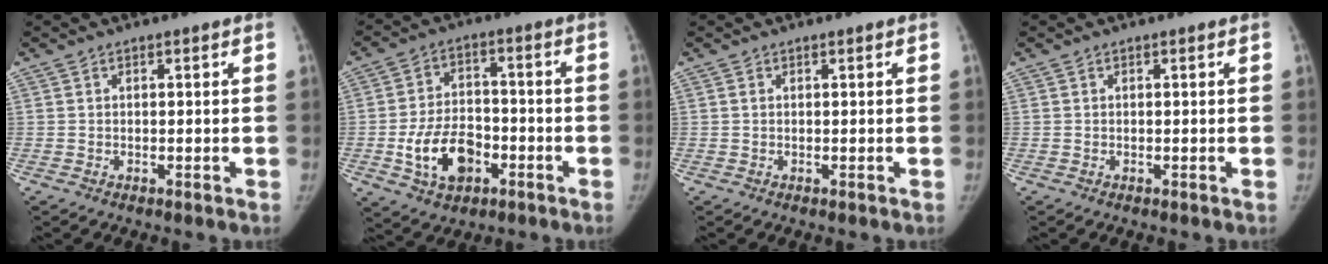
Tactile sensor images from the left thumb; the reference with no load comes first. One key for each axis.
{"total": 11.5, "fx": -4.1, "fy": 7.6, "fz": 7.6, "tx": -0.118, "ty": 0.024, "tz": -0.068}
{"total": 0.0}
{"total": 0.0}